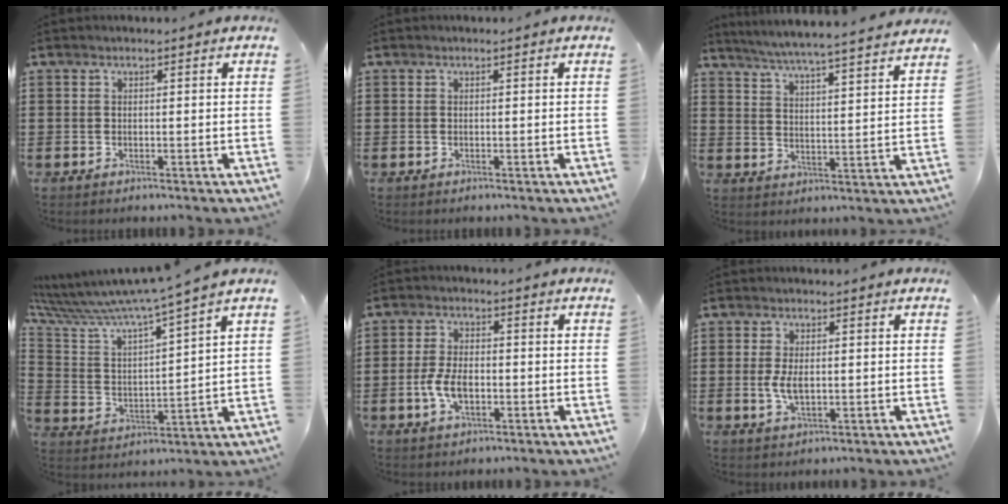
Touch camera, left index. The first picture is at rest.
{"total": 0.0}
{"total": 5.2, "force": [4.8, -1.0, 1.7], "torque": [-0.054, -0.042, 0.078]}
{"total": 6.0, "force": [5.6, -0.4, 2.3], "torque": [-0.076, -0.050, 0.085]}
{"total": 5.3, "force": [-1.2, 2.7, 4.4], "torque": [-0.103, -0.004, -0.027]}
{"total": 3.8, "force": [0.0, 1.8, 3.4], "torque": [-0.081, -0.002, -0.005]}